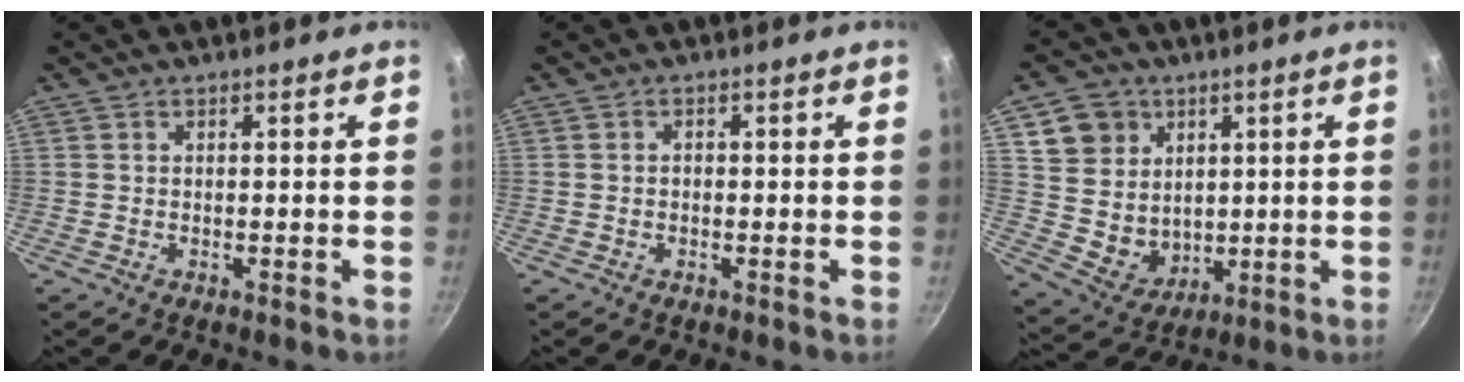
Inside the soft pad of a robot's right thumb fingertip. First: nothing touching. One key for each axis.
{"total": 0.8, "fx": -0.3, "fy": 0.6, "fz": 0.4, "tx": -0.007, "ty": 0.004, "tz": -0.005}
{"total": 12.3, "fx": 4.1, "fy": 10.8, "fz": 4.2, "tx": -0.043, "ty": -0.014, "tz": 0.092}